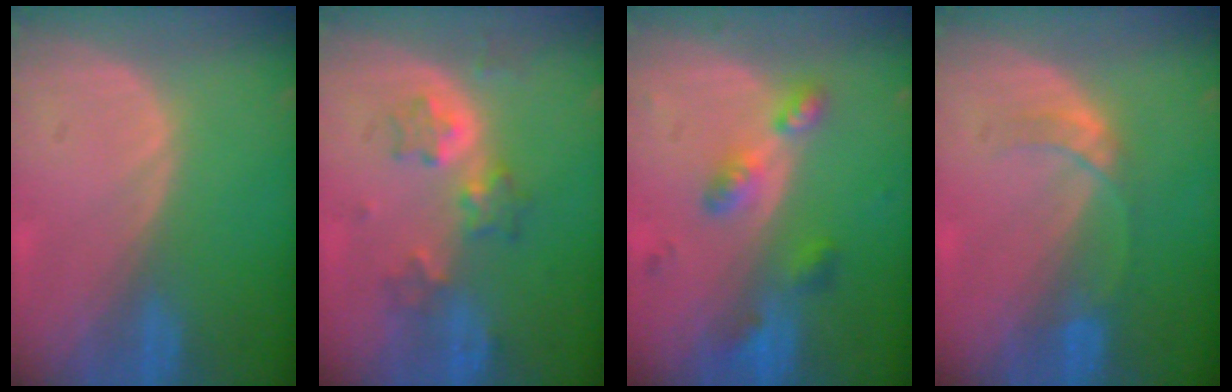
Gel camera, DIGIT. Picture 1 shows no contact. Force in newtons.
{"total": 5.3, "press": 5.2, "slide": 0.9}
{"total": 5.2, "press": 5.1, "slide": 0.7}
{"total": 3.0, "press": 3.0, "slide": 0.3}